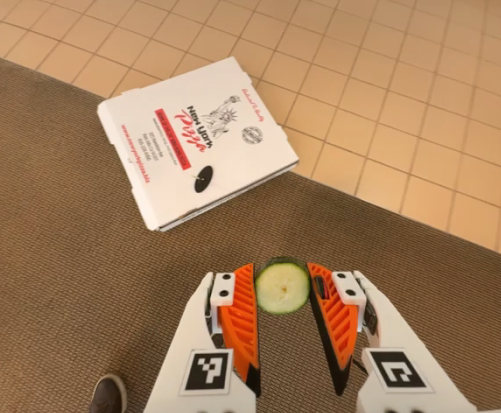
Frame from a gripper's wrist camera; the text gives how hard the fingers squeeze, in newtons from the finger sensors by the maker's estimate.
{"total": 8.1, "left": 8.2, "right": 8.0}